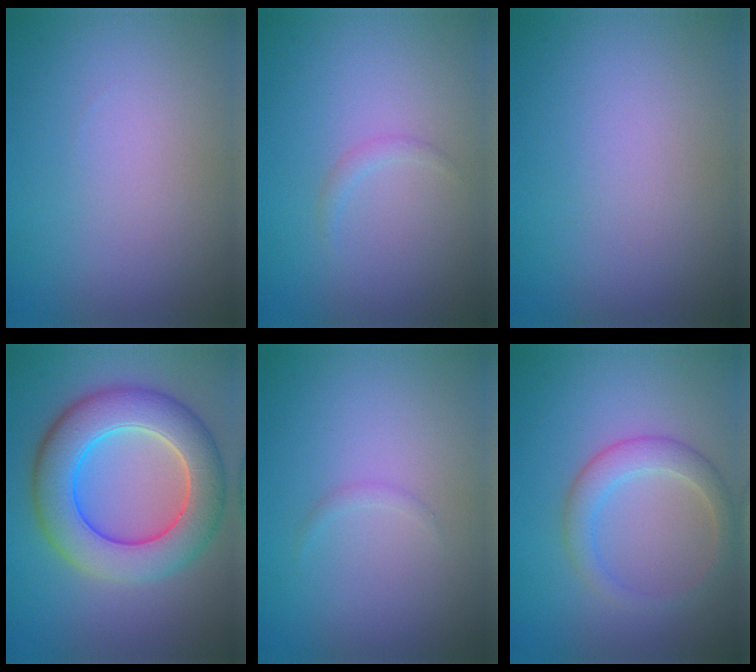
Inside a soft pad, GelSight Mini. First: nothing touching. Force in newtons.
{"total": 0.7, "press": 0.7, "slide": 0.1}
{"total": 0.0}
{"total": 9.0, "press": 9.0, "slide": 0.5}
{"total": 0.5, "press": 0.5, "slide": 0.0}
{"total": 3.0, "press": 3.0, "slide": 0.1}